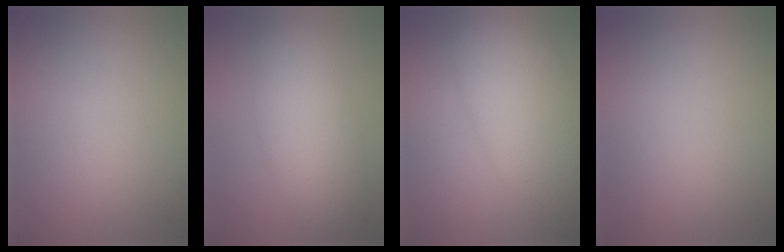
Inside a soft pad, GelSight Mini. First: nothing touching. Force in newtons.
{"total": 6.0, "press": 6.0, "slide": 0.2}
{"total": 6.6, "press": 6.6, "slide": 0.2}
{"total": 0.0}